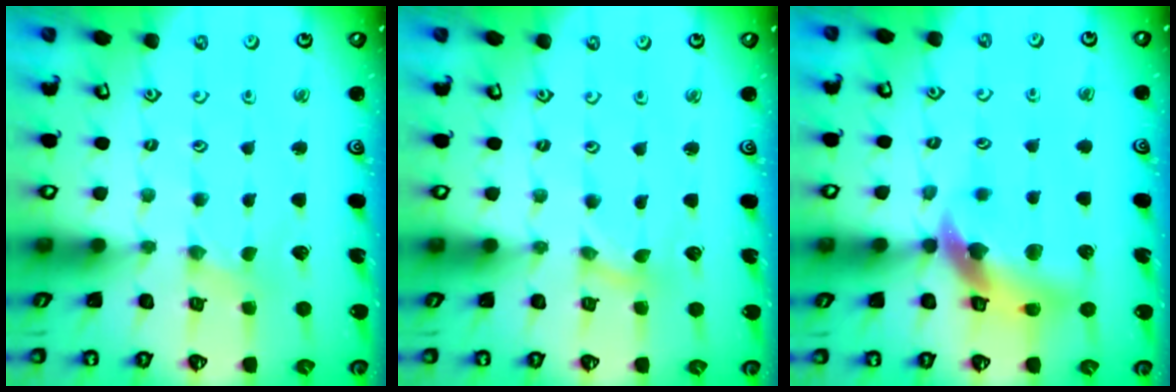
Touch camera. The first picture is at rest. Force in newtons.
{"total": 0.0}
{"total": 12.2, "press": 12.0, "slide": 1.8}